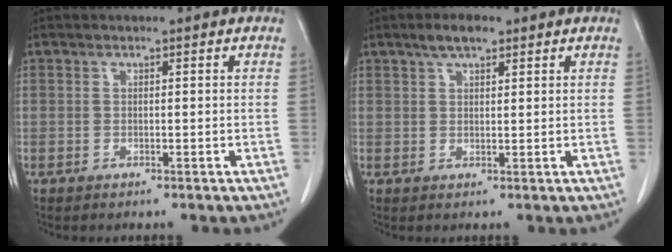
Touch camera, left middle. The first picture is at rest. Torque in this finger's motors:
{"motor_torque": [0.68, -0.48, 0.01, 0.00]}